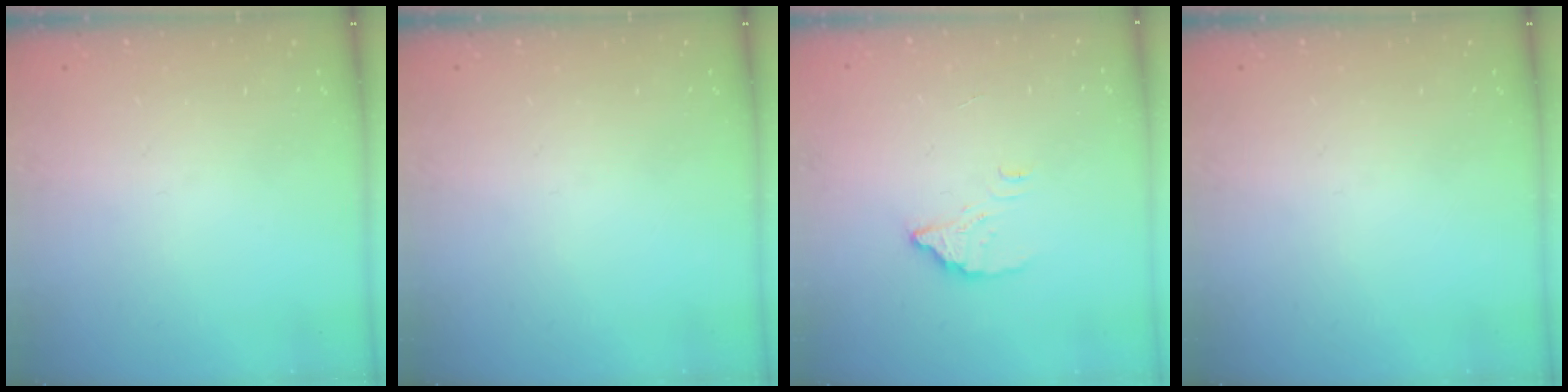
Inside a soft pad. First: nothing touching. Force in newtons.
{"total": 0.0}
{"total": 3.1, "press": 3.1, "slide": 0.2}
{"total": 0.0}